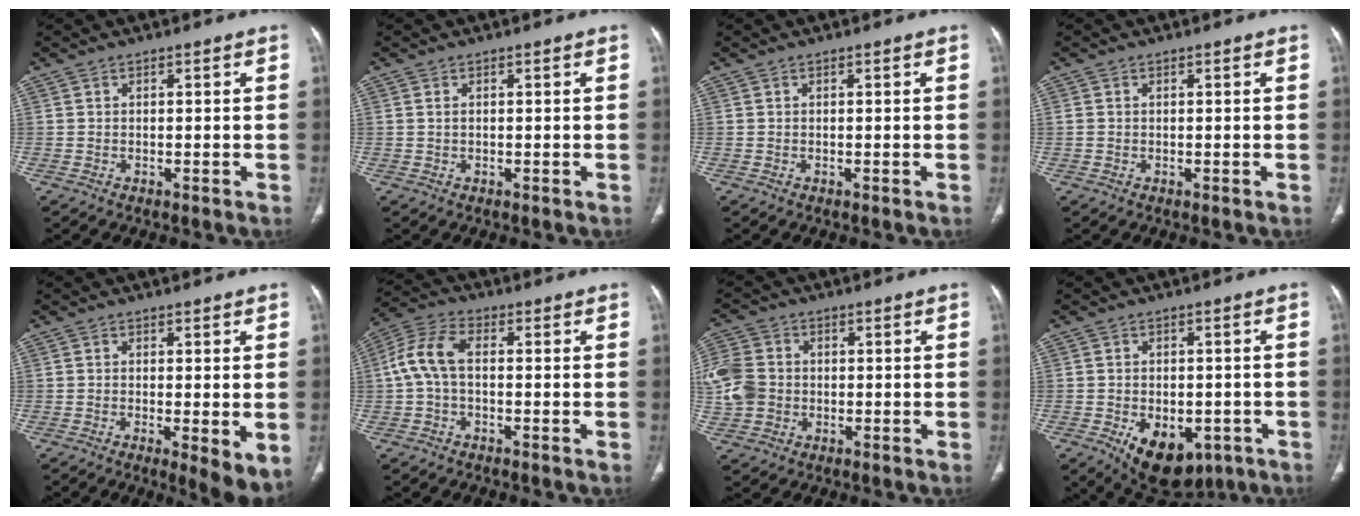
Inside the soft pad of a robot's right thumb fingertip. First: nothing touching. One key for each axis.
{"total": 0.6, "fx": 0.1, "fy": 0.3, "fz": 0.5, "tx": -0.014, "ty": -0.001, "tz": 0.004}
{"total": 0.0}
{"total": 0.6, "fx": 0.0, "fy": 0.4, "fz": 0.3, "tx": -0.009, "ty": 0.004, "tz": 0.002}
{"total": 6.4, "fx": -1.3, "fy": 1.4, "fz": 6.1, "tx": -0.095, "ty": -0.022, "tz": -0.020}
{"total": 7.4, "fx": -0.1, "fy": 3.9, "fz": 6.2, "tx": -0.137, "ty": 0.024, "tz": -0.010}
{"total": 10.3, "fx": -0.6, "fy": 8.6, "fz": 5.6, "tx": -0.129, "ty": 0.013, "tz": -0.011}
{"total": 12.5, "fx": -5.5, "fy": 7.6, "fz": 8.3, "tx": -0.102, "ty": 0.006, "tz": -0.063}